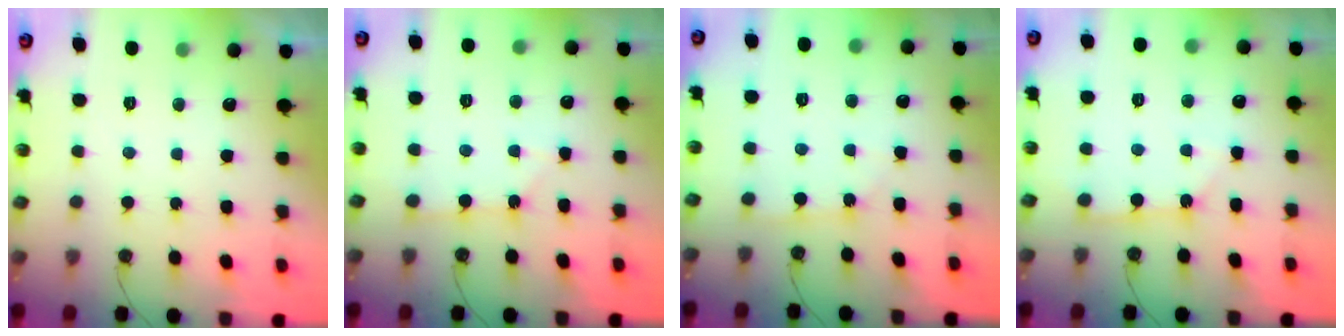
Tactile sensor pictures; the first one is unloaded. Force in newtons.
{"total": 2.3, "press": 2.2, "slide": 0.3}
{"total": 2.2, "press": 2.2, "slide": 0.2}
{"total": 2.7, "press": 2.7, "slide": 0.3}